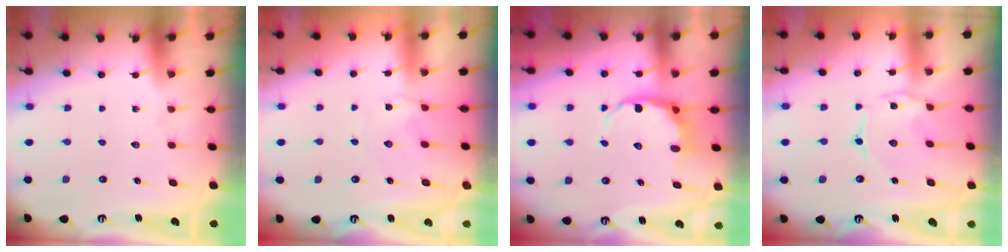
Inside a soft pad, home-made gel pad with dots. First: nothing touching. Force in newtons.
{"total": 2.8, "press": 2.8, "slide": 0.4}
{"total": 7.4, "press": 7.2, "slide": 1.6}
{"total": 1.3, "press": 1.3, "slide": 0.3}